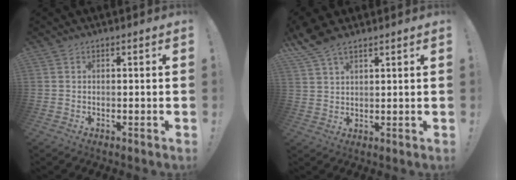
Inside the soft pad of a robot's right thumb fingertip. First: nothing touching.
{"total": 7.0, "force": [5.3, 2.4, 3.9], "torque": [-0.075, -0.024, 0.104]}